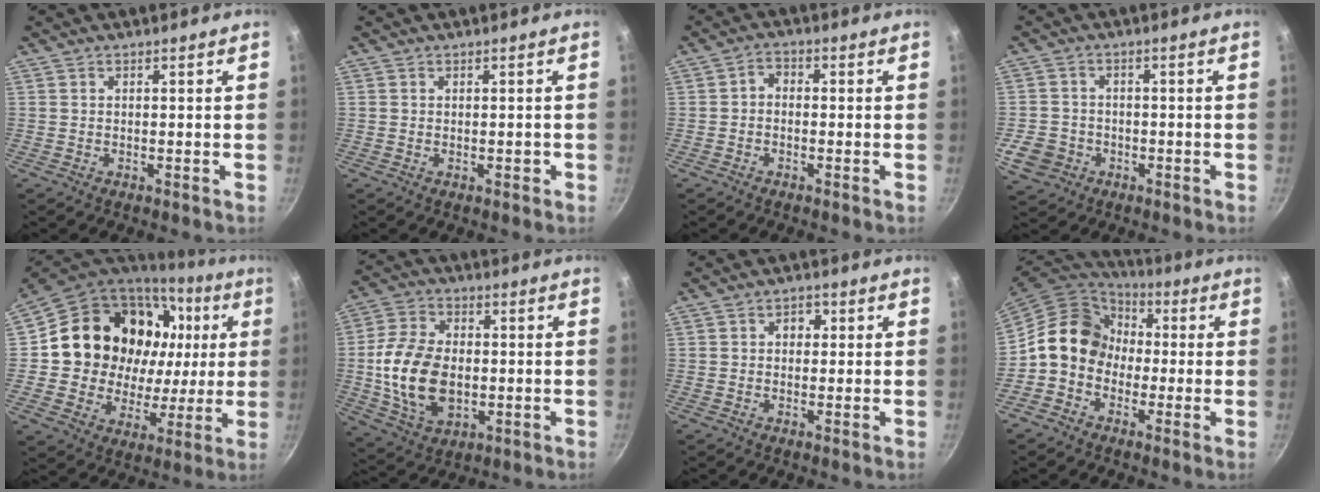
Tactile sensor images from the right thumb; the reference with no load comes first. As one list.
[{"total": 0.9, "force": [-0.2, 0.6, 0.6], "torque": [-0.001, 0.004, -0.004]}, {"total": 2.4, "force": [-0.7, 1.7, 1.5], "torque": [-0.028, 0.012, -0.021]}, {"total": 6.5, "force": [-2.3, 5.6, 2.4], "torque": [-0.037, 0.020, -0.036]}, {"total": 24.4, "force": [5.7, 19.6, 13.3], "torque": [-0.204, 0.022, 0.104]}, {"total": 15.8, "force": [-1.3, 10.5, 11.7], "torque": [-0.208, 0.006, -0.019]}, {"total": 2.8, "force": [0.4, 2.4, 1.5], "torque": [-0.007, 0.004, 0.000]}, {"total": 13.5, "force": [-0.9, 11.4, 7.1], "torque": [-0.083, 0.044, -0.039]}]